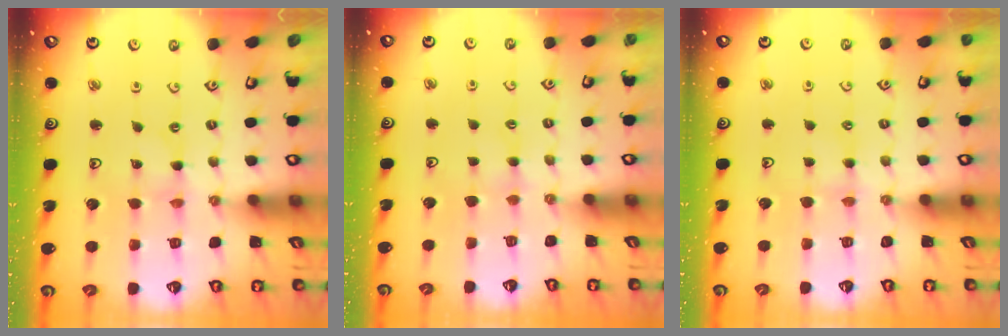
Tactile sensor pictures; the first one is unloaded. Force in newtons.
{"total": 2.2, "press": 2.2, "slide": 0.5}
{"total": 2.5, "press": 2.4, "slide": 0.5}